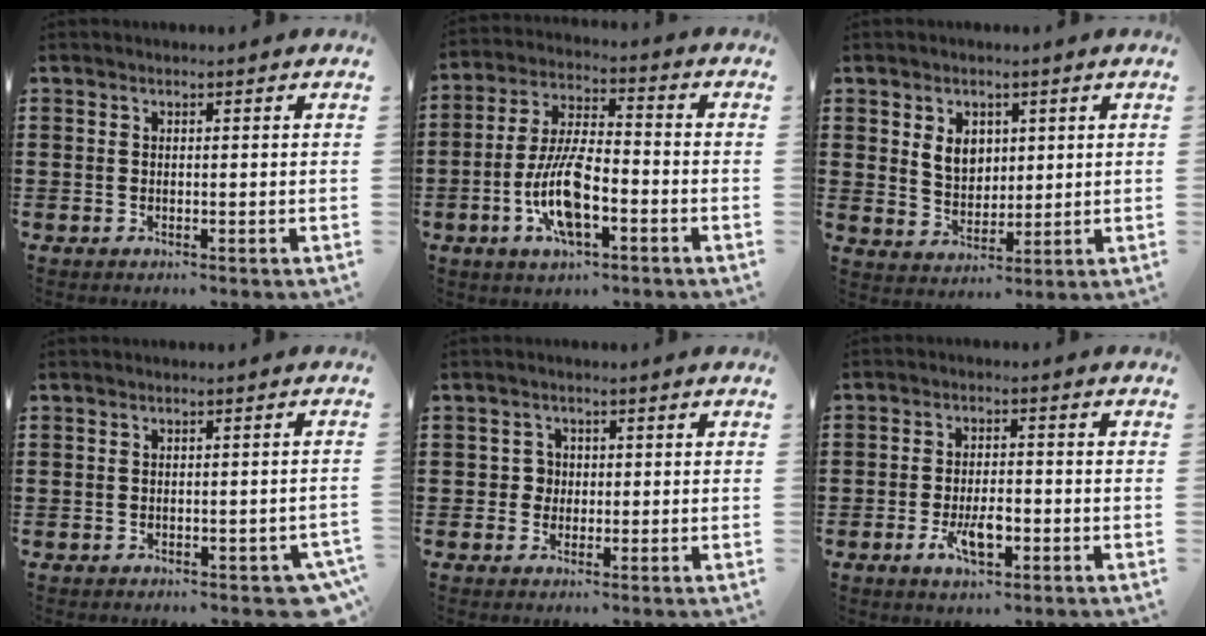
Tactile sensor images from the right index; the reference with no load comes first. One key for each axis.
{"total": 10.9, "fx": -3.6, "fy": 3.8, "fz": 9.6, "tx": -0.214, "ty": -0.008, "tz": -0.071}
{"total": 4.6, "fx": 1.6, "fy": 3.5, "fz": 2.6, "tx": -0.057, "ty": 0.007, "tz": 0.027}
{"total": 1.7, "fx": -1.5, "fy": 0.3, "fz": 0.7, "tx": -0.014, "ty": 0.001, "tz": -0.031}
{"total": 1.8, "fx": -0.1, "fy": 1.7, "fz": 0.7, "tx": -0.019, "ty": 0.007, "tz": -0.003}
{"total": 5.2, "fx": -2.1, "fy": 2.0, "fz": 4.3, "tx": -0.089, "ty": -0.001, "tz": -0.040}